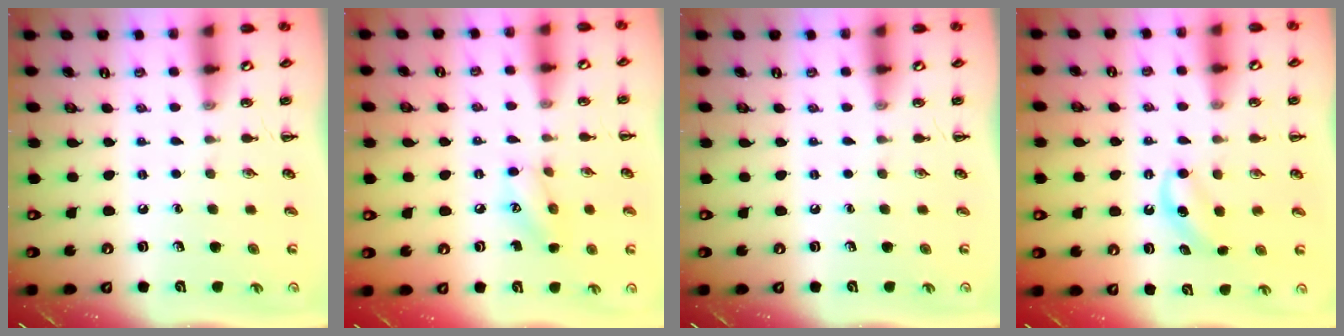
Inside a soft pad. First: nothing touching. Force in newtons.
{"total": 9.1, "press": 9.0, "slide": 1.5}
{"total": 0.0}
{"total": 5.0, "press": 4.8, "slide": 1.5}